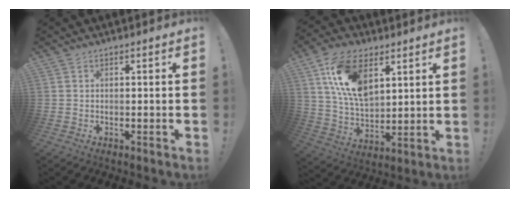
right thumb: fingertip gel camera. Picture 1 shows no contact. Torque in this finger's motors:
{"motor_torque": [1.77, 1.98, 0.74, -0.38, 0.16]}